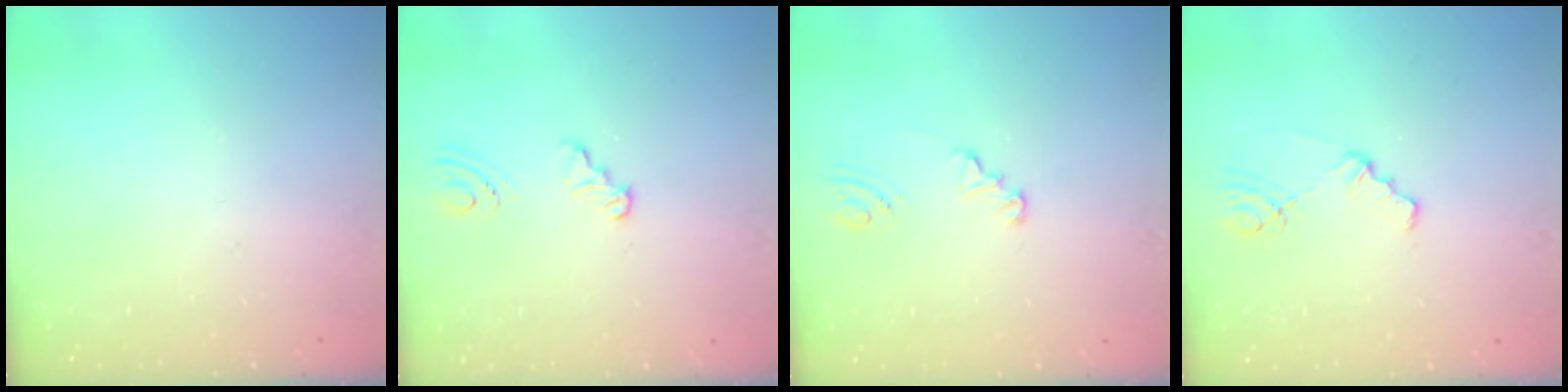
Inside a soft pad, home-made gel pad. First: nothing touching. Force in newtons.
{"total": 3.7, "press": 2.8, "slide": 2.3}
{"total": 2.1, "press": 2.1, "slide": 0.2}
{"total": 1.8, "press": 1.8, "slide": 0.3}